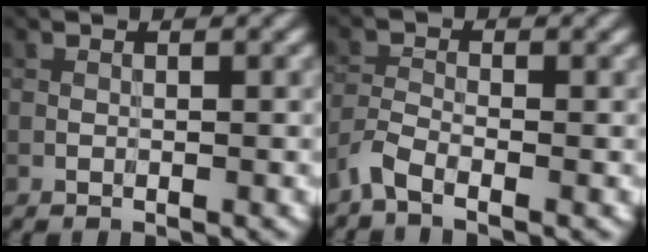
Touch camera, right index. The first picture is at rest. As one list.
[{"total": 2.3, "force": [-1.8, 0.5, 1.4], "torque": [-0.032, -0.002, -0.047]}]